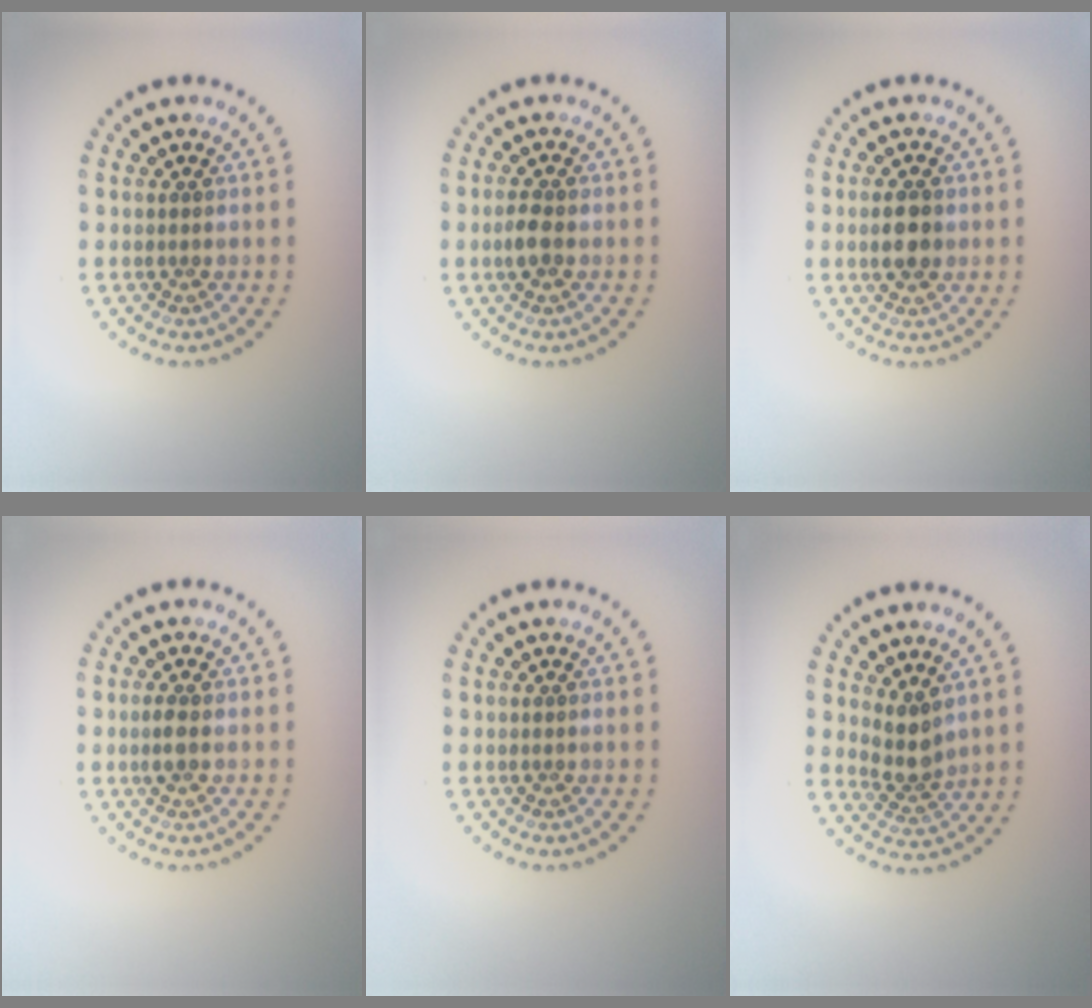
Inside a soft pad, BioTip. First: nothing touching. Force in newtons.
{"total": 1.8, "press": 1.8, "slide": 0.1}
{"total": 2.9, "press": 2.9, "slide": 0.2}
{"total": 1.4, "press": 1.4, "slide": 0.2}
{"total": 0.0}
{"total": 2.4, "press": 1.9, "slide": 1.5}